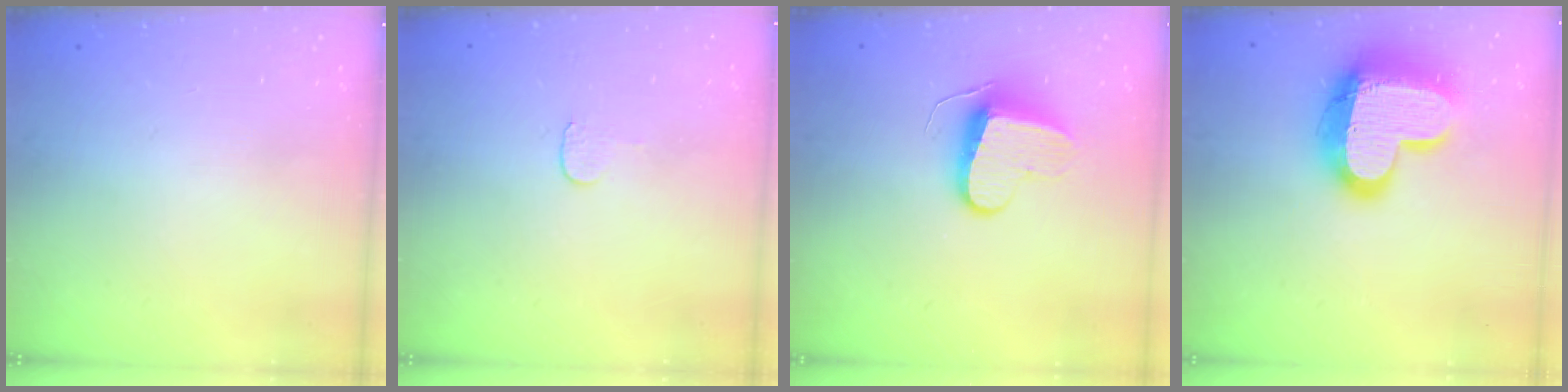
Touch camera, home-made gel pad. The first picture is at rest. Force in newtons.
{"total": 3.8, "press": 3.8, "slide": 0.4}
{"total": 9.2, "press": 9.2, "slide": 0.4}
{"total": 18.9, "press": 18.8, "slide": 1.5}